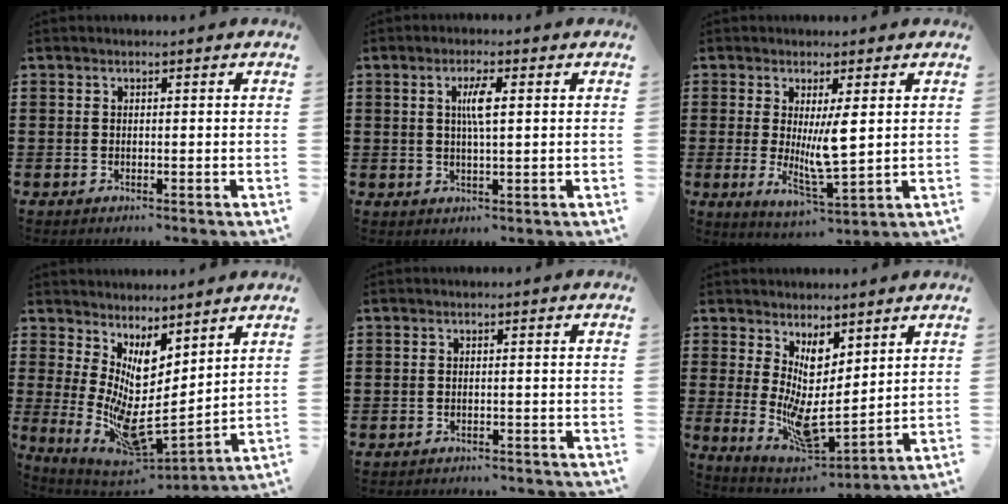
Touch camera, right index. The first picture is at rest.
{"total": 3.7, "force": [0.7, 0.6, 3.5], "torque": [-0.070, 0.003, 0.009]}
{"total": 6.7, "force": [0.7, 1.4, 6.5], "torque": [-0.113, -0.019, 0.010]}
{"total": 7.9, "force": [2.2, 3.3, 6.8], "torque": [-0.131, -0.056, 0.047]}
{"total": 1.6, "force": [-1.6, -0.1, 0.1], "torque": [-0.005, 0.002, -0.033]}
{"total": 6.7, "force": [1.6, 2.9, 5.8], "torque": [-0.120, -0.027, 0.031]}